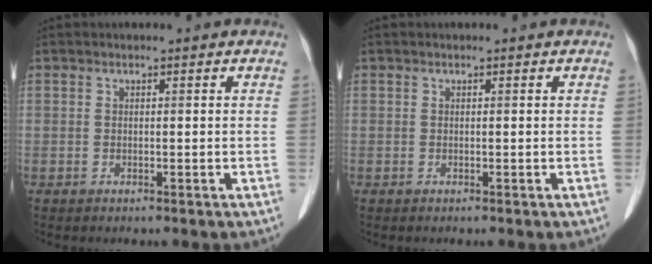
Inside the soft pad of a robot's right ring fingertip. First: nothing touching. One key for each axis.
{"total": 0.0}